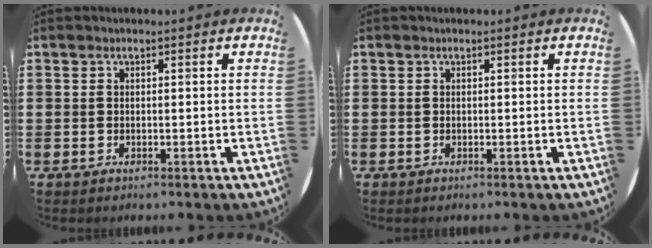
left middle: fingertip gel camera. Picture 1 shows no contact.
{"total": 0.0}